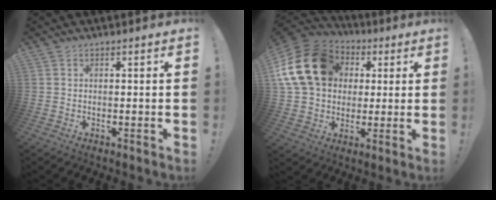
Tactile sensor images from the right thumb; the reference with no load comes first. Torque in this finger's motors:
{"motor_torque": [2.54, 2.43, 1.51, -0.09, 0.31]}